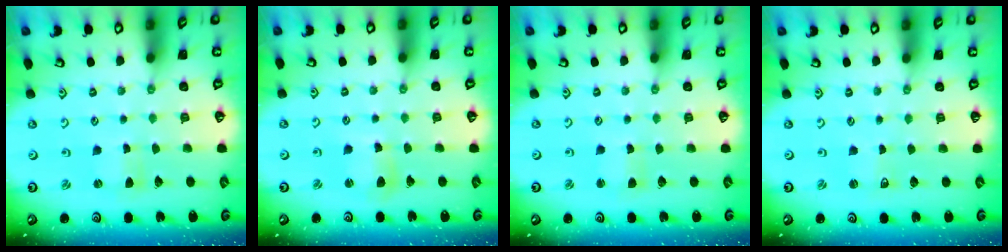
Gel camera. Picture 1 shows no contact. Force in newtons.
{"total": 5.2, "press": 5.1, "slide": 0.8}
{"total": 2.3, "press": 2.3, "slide": 0.4}
{"total": 1.2, "press": 1.2, "slide": 0.2}